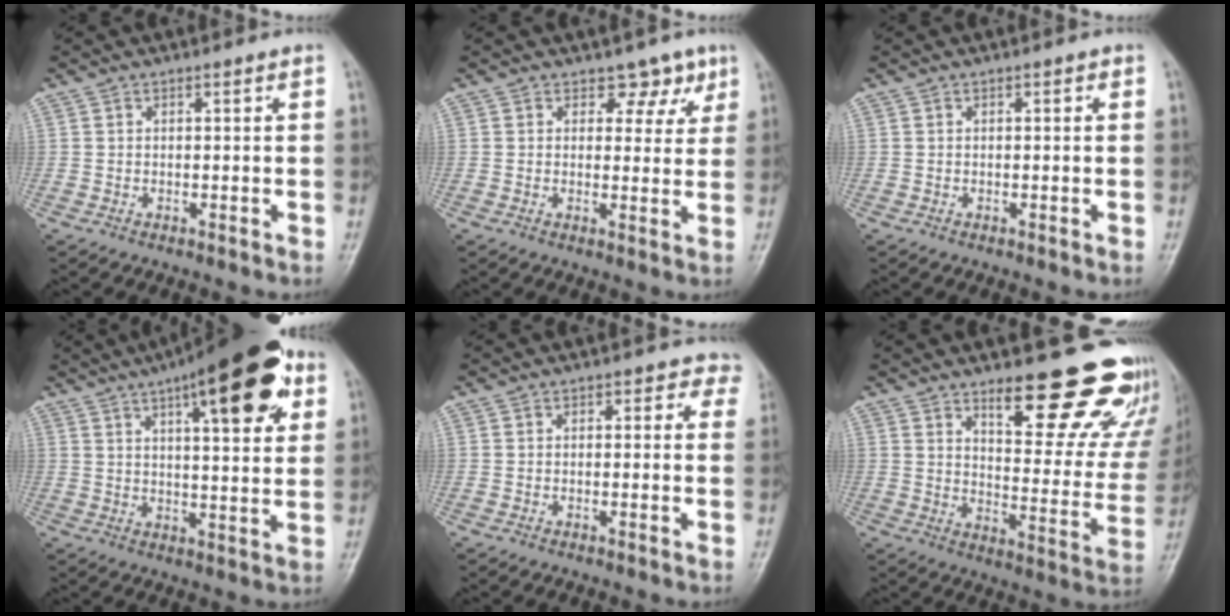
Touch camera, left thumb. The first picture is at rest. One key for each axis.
{"total": 4.3, "fx": 2.8, "fy": 3.0, "fz": 1.4, "tx": 0.018, "ty": -0.013, "tz": 0.033}
{"total": 0.0}
{"total": 19.7, "fx": 9.5, "fy": 6.2, "fz": 16.2, "tx": -0.206, "ty": -0.014, "tz": 0.131}
{"total": 2.9, "fx": 1.4, "fy": 2.1, "fz": 1.5, "tx": 0.022, "ty": 0.000, "tz": 0.003}
{"total": 21.7, "fx": 16.0, "fy": 6.8, "fz": 12.9, "tx": -0.118, "ty": -0.109, "tz": 0.206}